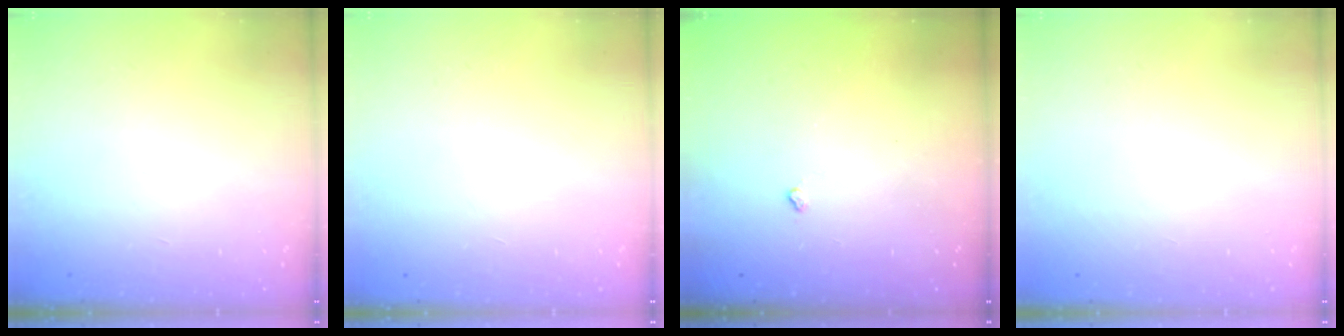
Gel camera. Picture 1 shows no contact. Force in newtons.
{"total": 0.0}
{"total": 2.7, "press": 2.6, "slide": 0.4}
{"total": 0.0}